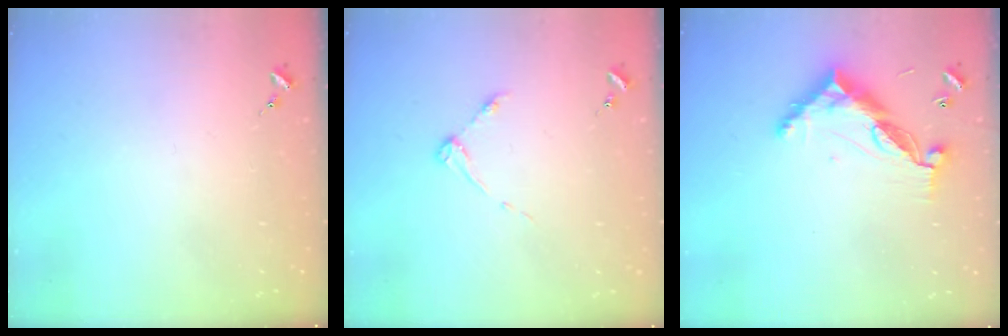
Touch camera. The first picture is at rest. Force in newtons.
{"total": 3.7, "press": 3.7, "slide": 0.4}
{"total": 11.5, "press": 11.4, "slide": 1.0}